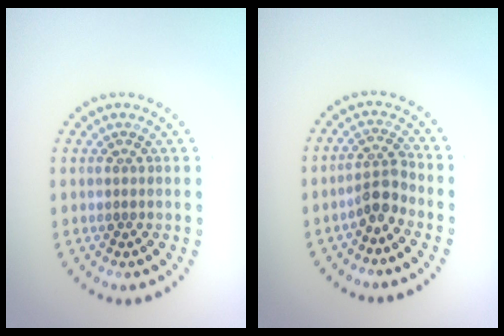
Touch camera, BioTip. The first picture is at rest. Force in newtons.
{"total": 2.4, "press": 1.9, "slide": 1.5}